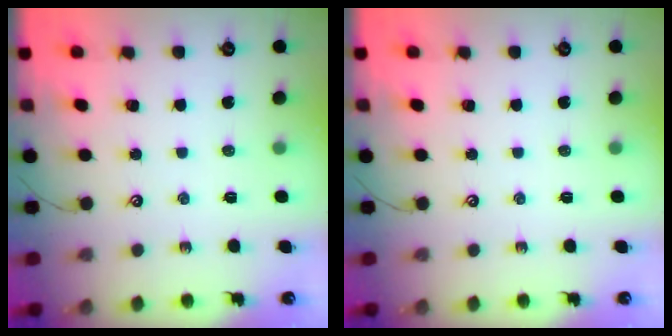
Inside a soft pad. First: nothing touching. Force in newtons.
{"total": 0.0}